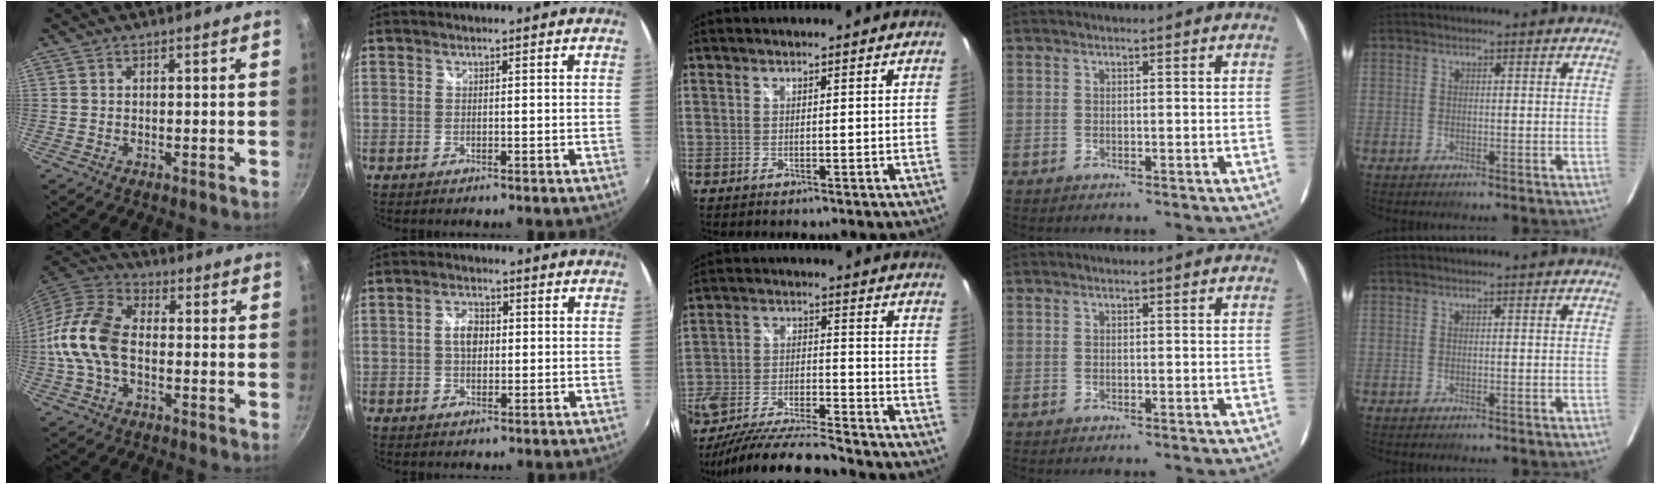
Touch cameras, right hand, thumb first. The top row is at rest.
{"thumb": {"total": 14.0, "force": [-1.8, 8.7, 10.8], "torque": [-0.199, 0.036, -0.053]}, "index": {"total": 4.0, "force": [0.3, 2.7, 3.0], "torque": [-0.055, 0.014, 0.006]}, "middle": {"total": 16.0, "force": [-13.8, 2.4, 7.8], "torque": [-0.160, -0.030, -0.238]}}